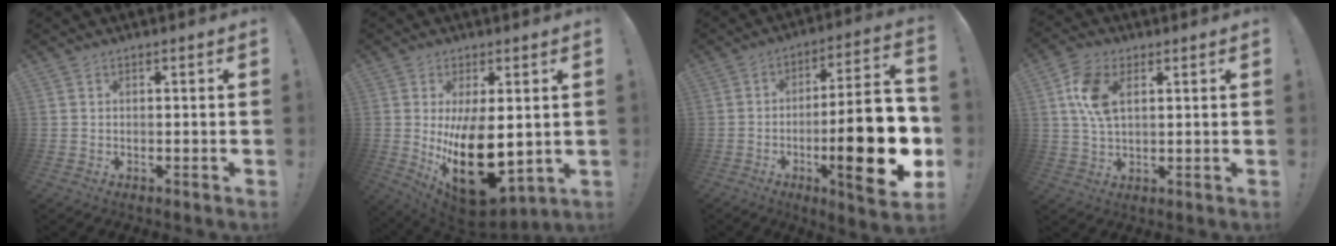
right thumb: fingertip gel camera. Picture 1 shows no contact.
{"total": 21.3, "force": [-1.0, 11.8, 17.7], "torque": [-0.280, -0.024, 0.009]}
{"total": 24.7, "force": [-6.4, 6.3, 23.0], "torque": [-0.341, 0.029, -0.099]}
{"total": 9.7, "force": [3.1, 5.6, 7.2], "torque": [-0.146, 0.001, 0.056]}